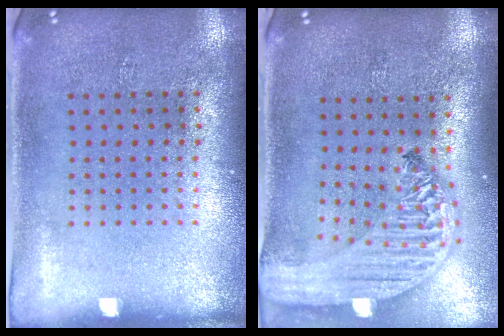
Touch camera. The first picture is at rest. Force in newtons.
{"total": 3.2, "press": 2.6, "slide": 2.0}